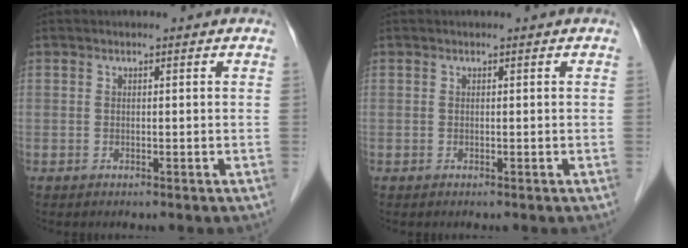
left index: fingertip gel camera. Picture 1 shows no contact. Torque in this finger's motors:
{"motor_torque": [0.00, 0.00, 0.00, 0.00]}